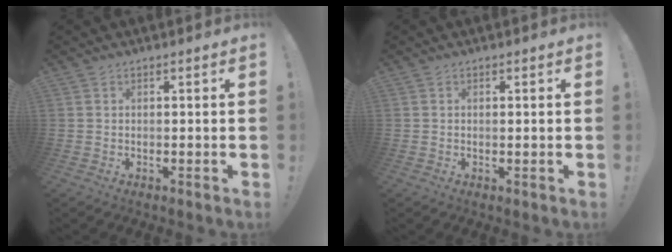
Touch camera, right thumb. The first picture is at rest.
{"total": 0.5, "force": [0.2, 0.1, 0.5], "torque": [0.004, -0.005, 0.001]}